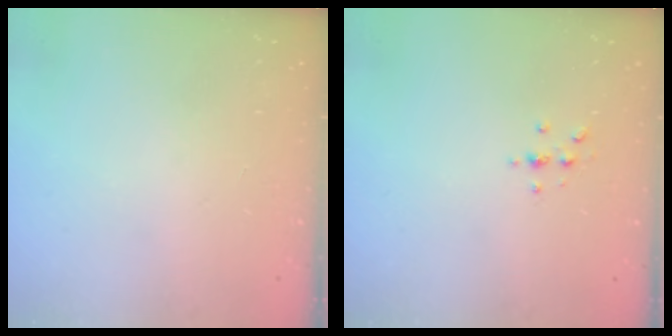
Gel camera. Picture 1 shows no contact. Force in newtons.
{"total": 2.4, "press": 2.4, "slide": 0.3}